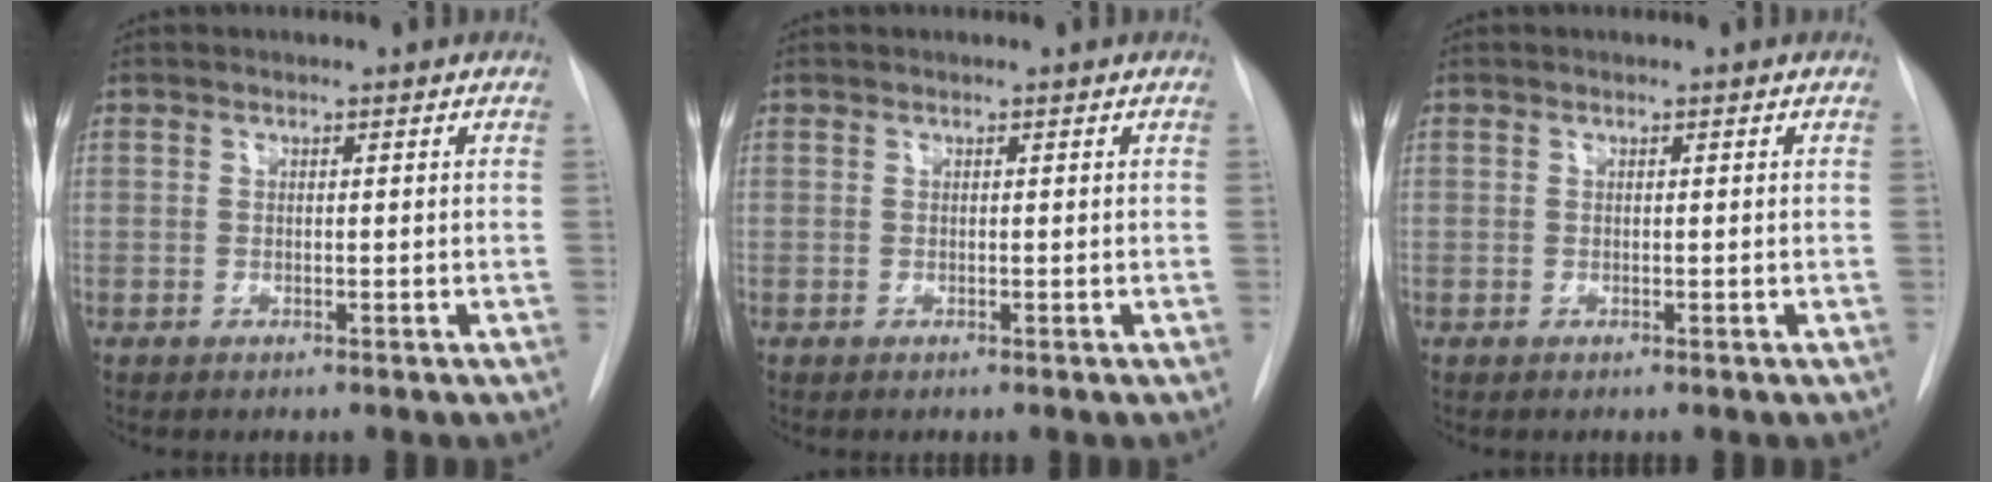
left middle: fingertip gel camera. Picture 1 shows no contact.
{"total": 0.0}
{"total": 0.0}